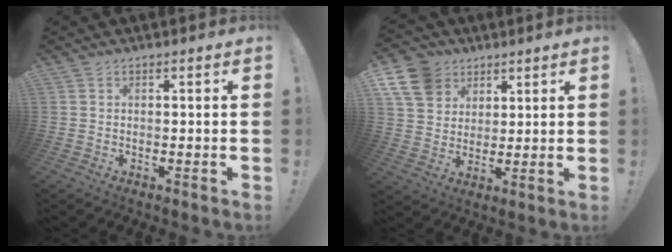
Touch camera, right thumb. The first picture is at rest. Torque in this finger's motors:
{"motor_torque": [0.07, 0.09, 0.16, 0.09, 0.17]}